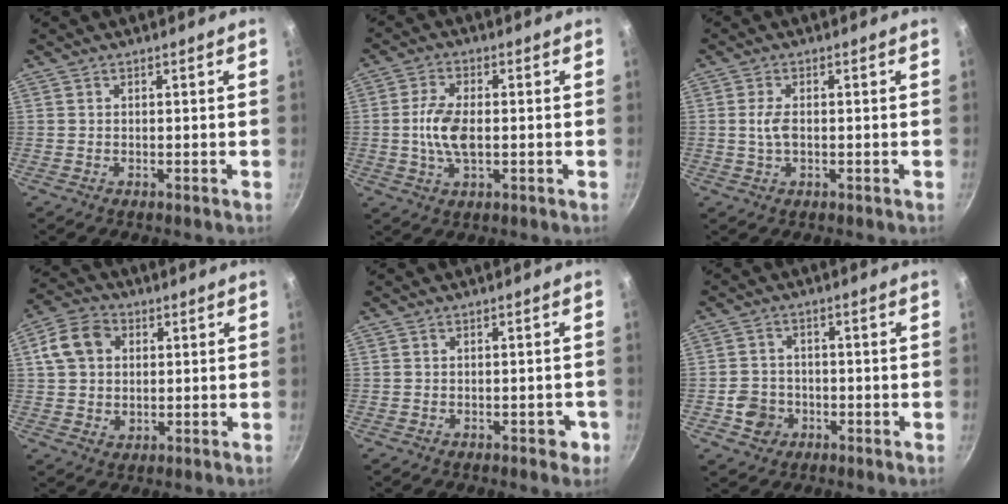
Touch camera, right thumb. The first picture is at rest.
{"total": 7.8, "force": [-0.4, 3.9, 6.7], "torque": [-0.131, 0.007, -0.011]}
{"total": 3.3, "force": [-0.1, 1.7, 2.8], "torque": [-0.054, 0.004, -0.003]}
{"total": 9.7, "force": [2.4, 7.6, 5.6], "torque": [-0.089, 0.004, 0.034]}
{"total": 2.6, "force": [-1.0, 1.5, 1.9], "torque": [-0.001, 0.016, -0.009]}
{"total": 5.5, "force": [-1.7, 4.8, 1.8], "torque": [-0.016, 0.022, -0.029]}